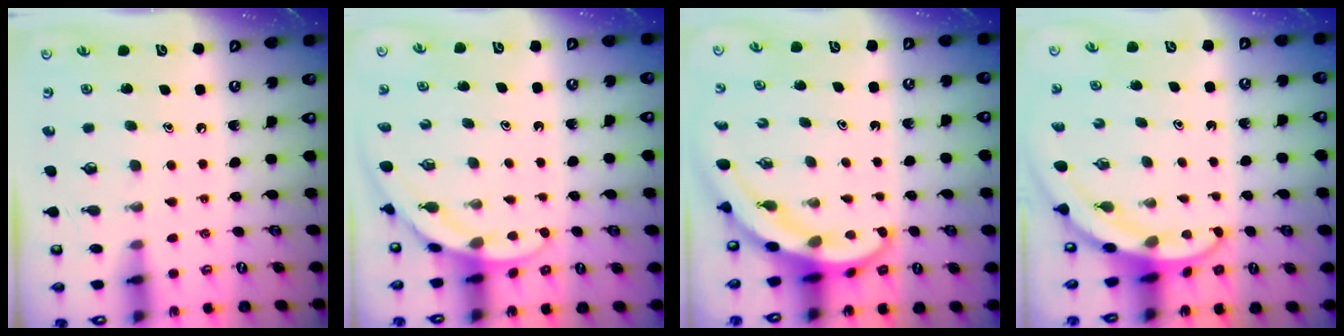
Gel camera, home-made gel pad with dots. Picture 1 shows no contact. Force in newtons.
{"total": 5.0, "press": 5.0, "slide": 0.4}
{"total": 3.8, "press": 3.8, "slide": 0.2}
{"total": 3.1, "press": 3.1, "slide": 0.1}